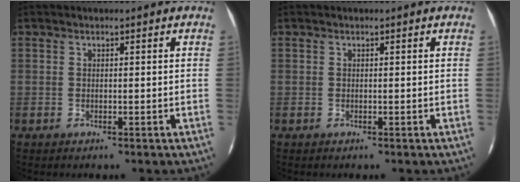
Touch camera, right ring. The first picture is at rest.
{"total": 0.0}